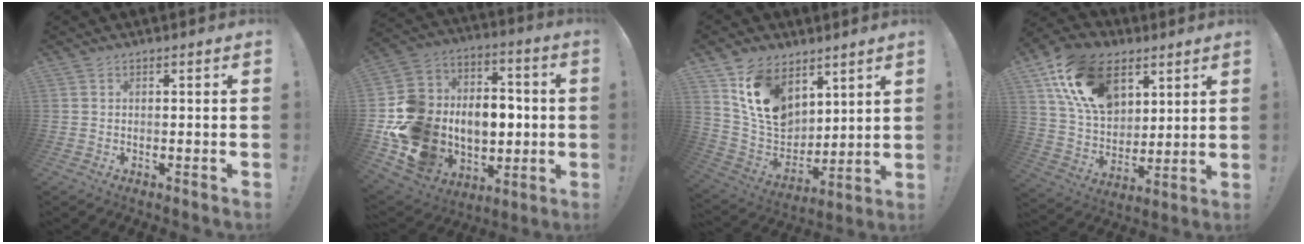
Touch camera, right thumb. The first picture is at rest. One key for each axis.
{"total": 19.6, "fx": -3.9, "fy": 17.5, "fz": 7.9, "tx": -0.140, "ty": 0.016, "tz": -0.014}
{"total": 15.8, "fx": 9.0, "fy": 10.5, "fz": 7.5, "tx": -0.131, "ty": -0.049, "tz": 0.177}
{"total": 21.0, "fx": 9.8, "fy": 13.7, "fz": 12.6, "tx": -0.227, "ty": -0.039, "tz": 0.183}